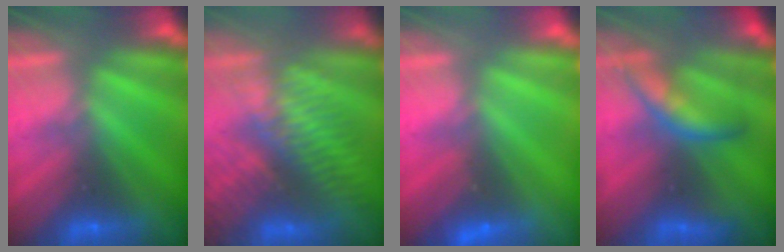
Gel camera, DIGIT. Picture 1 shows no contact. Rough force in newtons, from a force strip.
{"total": 9.4}
{"total": 2.4}
{"total": 7.2}